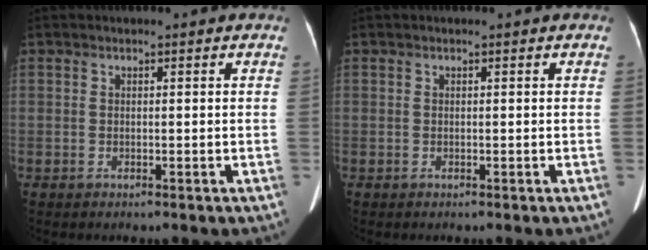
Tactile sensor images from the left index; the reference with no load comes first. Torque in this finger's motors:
{"motor_torque": [0.00, 0.00, 0.00, 0.00]}